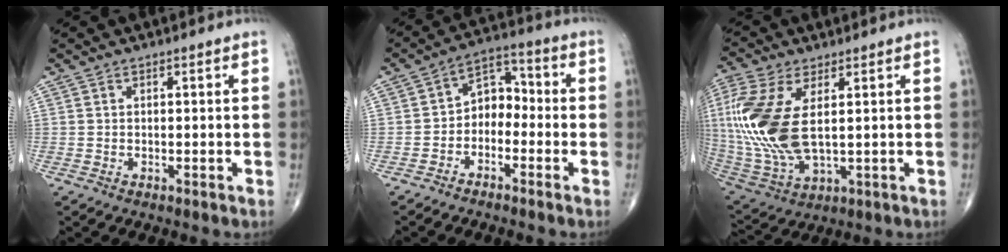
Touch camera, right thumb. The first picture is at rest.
{"total": 6.6, "force": [-2.2, 4.9, 3.9], "torque": [-0.033, 0.040, -0.057]}
{"total": 18.3, "force": [2.6, 8.8, 15.8], "torque": [-0.375, -0.020, 0.058]}